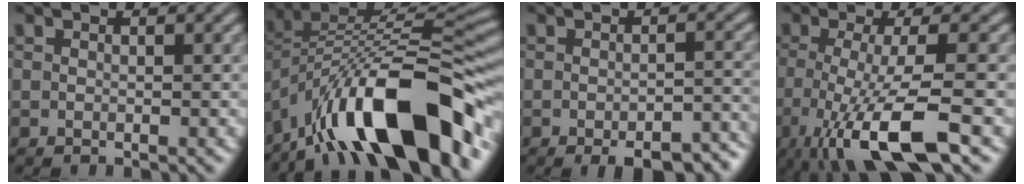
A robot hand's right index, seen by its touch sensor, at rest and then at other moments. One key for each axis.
{"total": 13.7, "fx": -5.3, "fy": 6.4, "fz": 10.9, "tx": -0.178, "ty": -0.028, "tz": -0.069}
{"total": 4.9, "fx": -4.3, "fy": 0.9, "fz": 2.1, "tx": -0.023, "ty": -0.010, "tz": -0.062}
{"total": 8.7, "fx": -3.6, "fy": 1.9, "fz": 7.7, "tx": -0.152, "ty": -0.039, "tz": -0.033}